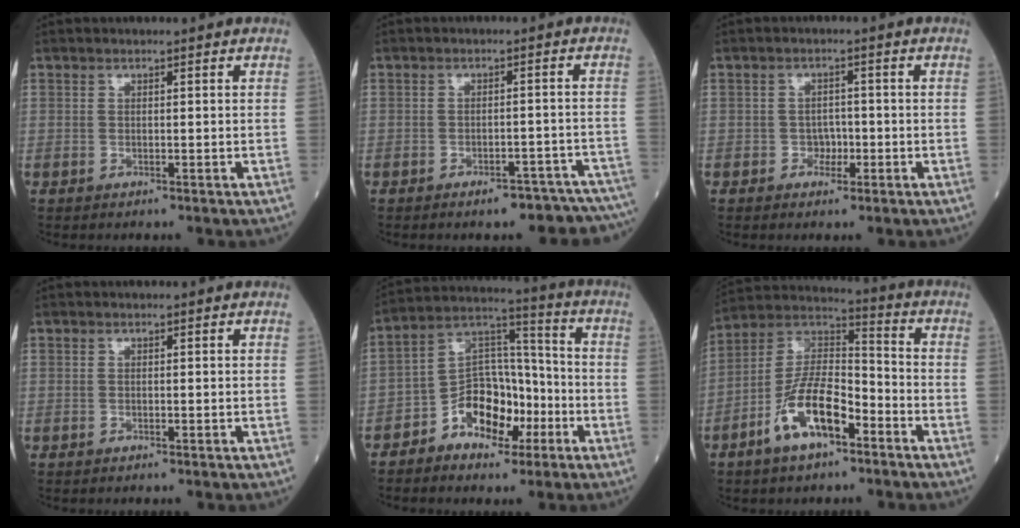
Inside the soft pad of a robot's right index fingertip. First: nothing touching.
{"total": 9.2, "force": [-8.2, 2.5, 3.3], "torque": [-0.017, 0.023, -0.093]}
{"total": 2.4, "force": [-0.9, 1.8, 1.2], "torque": [-0.011, 0.008, -0.015]}
{"total": 0.0}
{"total": 11.1, "force": [-5.1, 6.8, 7.1], "torque": [-0.131, 0.033, -0.086]}
{"total": 12.7, "force": [-6.2, 4.6, 10.0], "torque": [-0.206, 0.013, -0.116]}